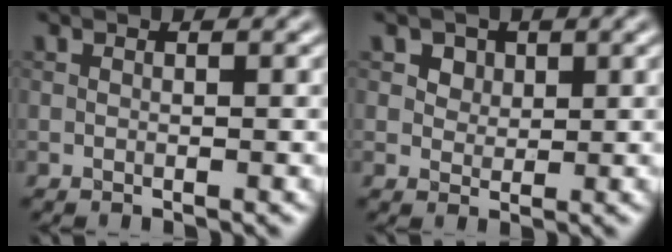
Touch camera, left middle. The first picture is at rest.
{"total": 3.2, "force": [1.9, 2.3, 1.3], "torque": [-0.030, 0.003, 0.029]}